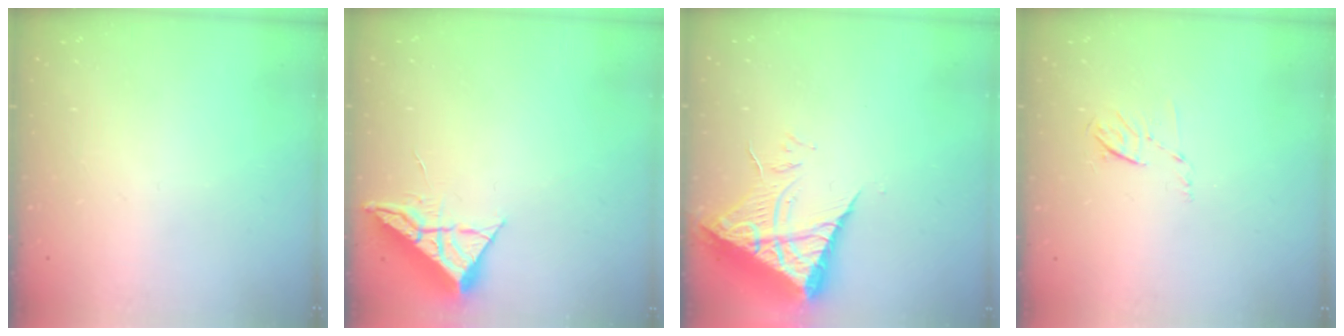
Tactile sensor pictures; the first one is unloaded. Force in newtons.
{"total": 6.6, "press": 6.6, "slide": 0.3}
{"total": 9.7, "press": 9.6, "slide": 0.8}
{"total": 4.4, "press": 4.2, "slide": 1.5}